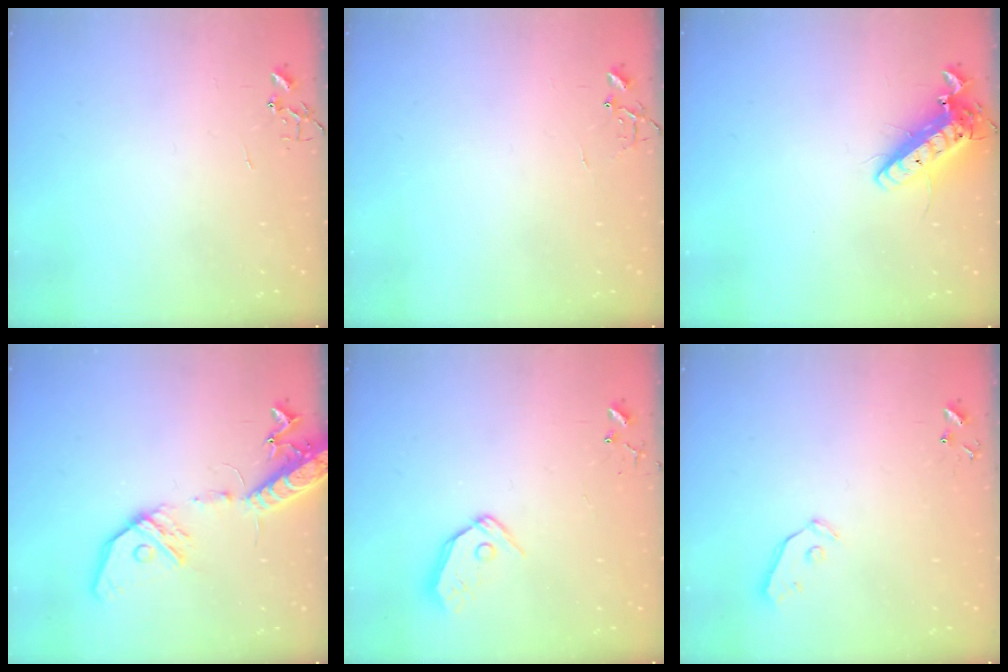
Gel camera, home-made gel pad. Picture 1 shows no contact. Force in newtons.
{"total": 5.8, "press": 5.8, "slide": 0.5}
{"total": 14.4, "press": 14.1, "slide": 2.7}
{"total": 17.0, "press": 16.7, "slide": 3.3}
{"total": 8.3, "press": 8.2, "slide": 0.7}
{"total": 4.0, "press": 3.9, "slide": 0.7}